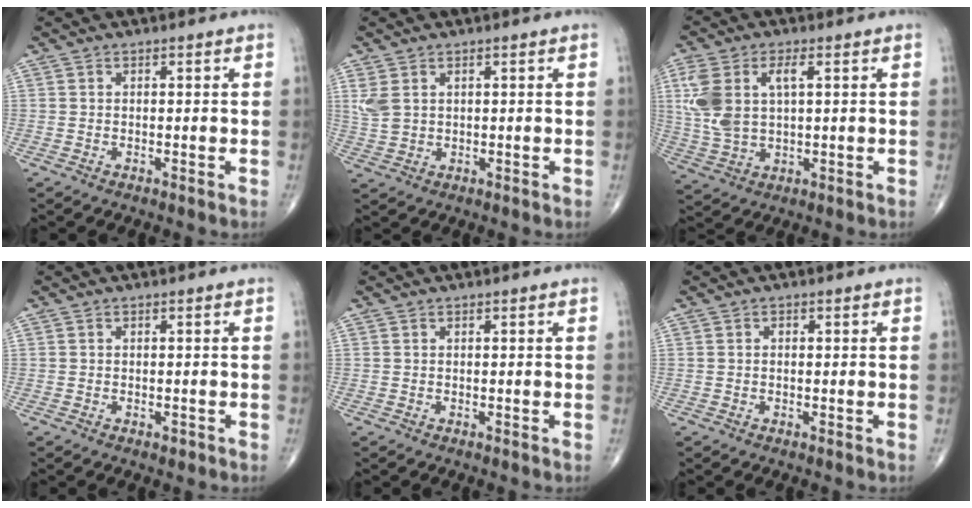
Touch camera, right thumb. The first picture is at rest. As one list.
[{"total": 3.7, "force": [1.4, 2.5, 2.4], "torque": [-0.058, -0.001, 0.038]}, {"total": 11.1, "force": [2.7, 5.7, 9.2], "torque": [-0.213, 0.006, 0.059]}, {"total": 0.8, "force": [-0.4, 0.5, 0.5], "torque": [-0.006, -0.001, -0.006]}, {"total": 0.0}, {"total": 0.5, "force": [0.0, 0.4, 0.4], "torque": [-0.010, 0.000, 0.001]}]